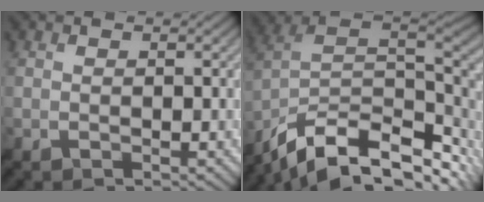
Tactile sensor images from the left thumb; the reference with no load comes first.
{"total": 16.1, "force": [-8.2, 8.2, 11.1], "torque": [-0.242, -0.024, -0.136]}